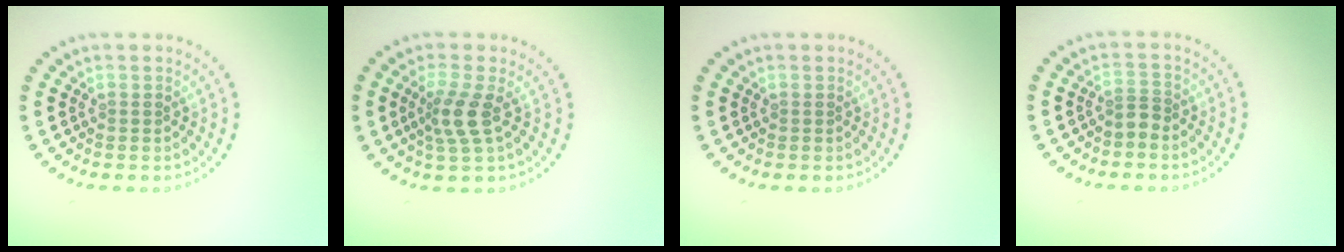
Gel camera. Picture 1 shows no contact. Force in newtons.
{"total": 2.7, "press": 2.1, "slide": 1.8}
{"total": 0.0}
{"total": 1.2, "press": 0.8, "slide": 0.9}